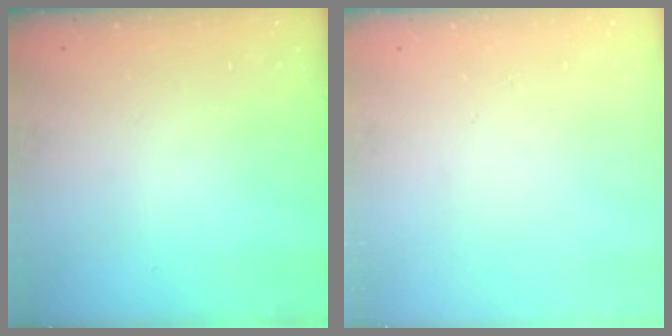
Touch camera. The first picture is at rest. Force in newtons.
{"total": 0.0}